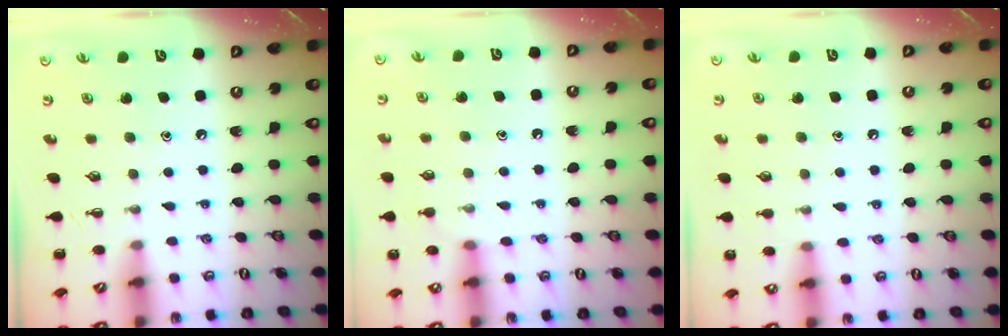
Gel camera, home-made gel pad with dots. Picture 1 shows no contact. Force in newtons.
{"total": 5.9, "press": 5.8, "slide": 1.5}
{"total": 5.1, "press": 4.8, "slide": 1.7}